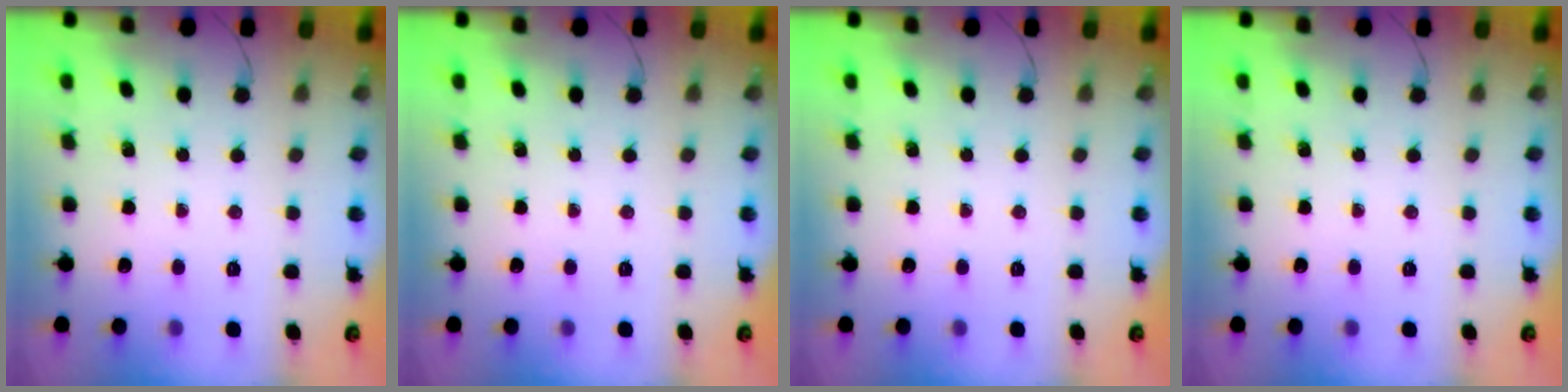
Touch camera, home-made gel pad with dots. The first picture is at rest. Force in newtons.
{"total": 0.0}
{"total": 0.0}
{"total": 0.0}